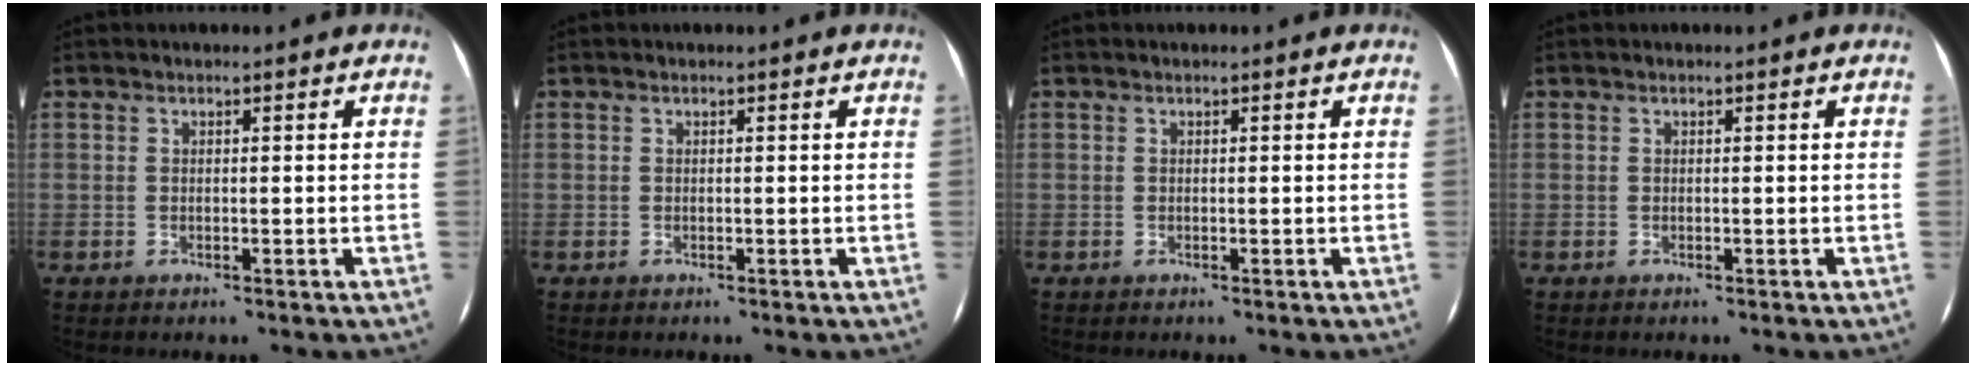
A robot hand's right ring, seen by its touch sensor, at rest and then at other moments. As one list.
[{"total": 0.0}, {"total": 0.0}, {"total": 0.0}]